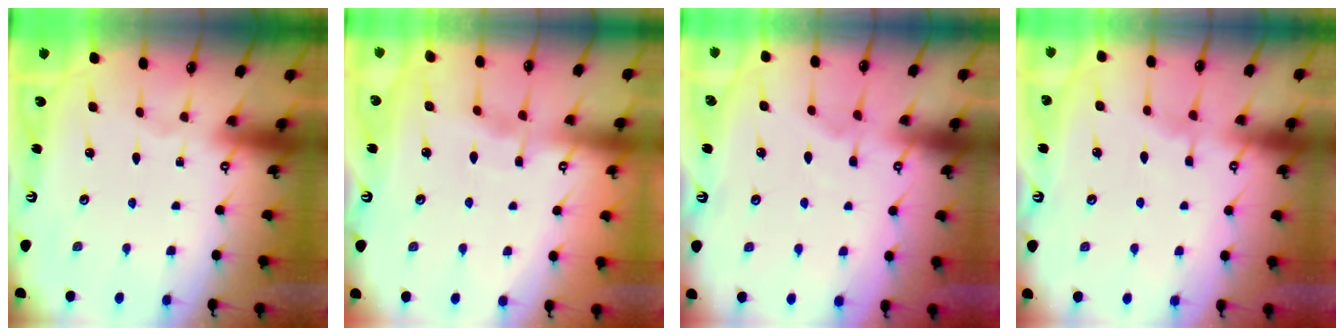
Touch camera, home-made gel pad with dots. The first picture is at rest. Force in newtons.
{"total": 3.1, "press": 3.0, "slide": 0.4}
{"total": 3.3, "press": 3.2, "slide": 0.4}
{"total": 3.9, "press": 3.9, "slide": 0.5}